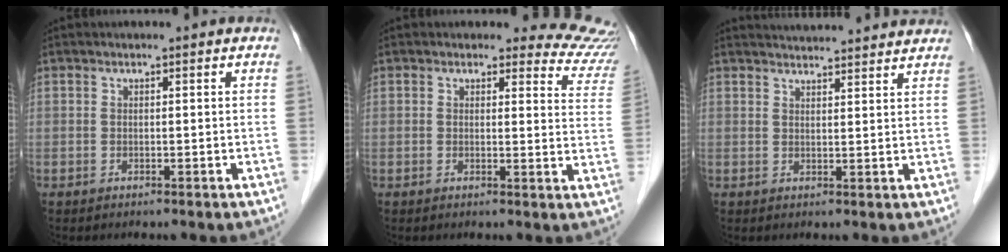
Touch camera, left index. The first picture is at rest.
{"total": 9.2, "force": [8.7, 2.8, -0.2], "torque": [0.050, -0.057, 0.049]}
{"total": 12.1, "force": [11.6, 0.9, 3.2], "torque": [-0.039, 0.018, 0.137]}